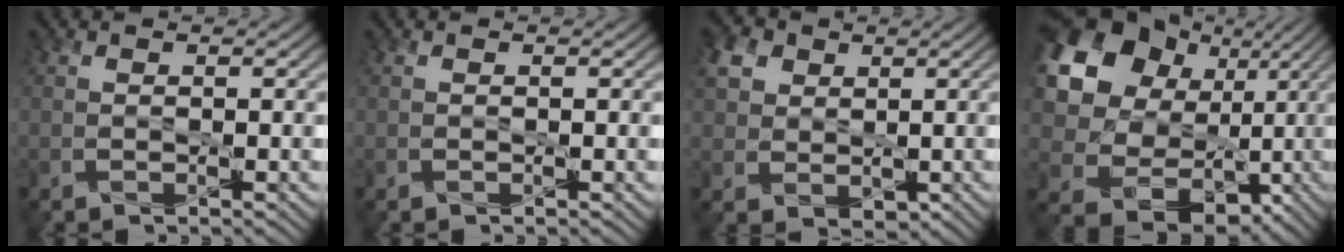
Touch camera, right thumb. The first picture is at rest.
{"total": 0.0}
{"total": 6.4, "force": [2.0, 5.2, 3.2], "torque": [-0.093, 0.010, 0.039]}
{"total": 16.2, "force": [3.9, 13.1, 8.6], "torque": [-0.198, 0.010, 0.072]}